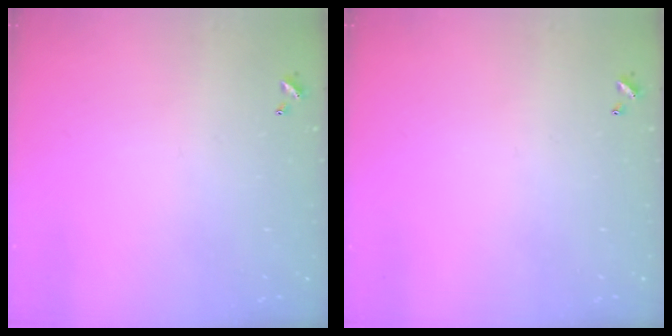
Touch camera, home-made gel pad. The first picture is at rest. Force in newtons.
{"total": 0.0}